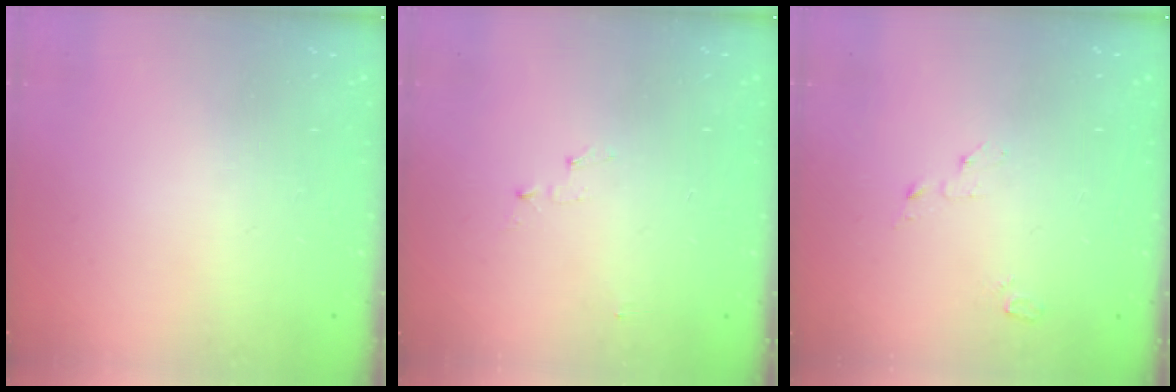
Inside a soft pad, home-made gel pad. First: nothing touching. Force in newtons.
{"total": 2.8, "press": 2.8, "slide": 0.3}
{"total": 2.6, "press": 2.6, "slide": 0.2}